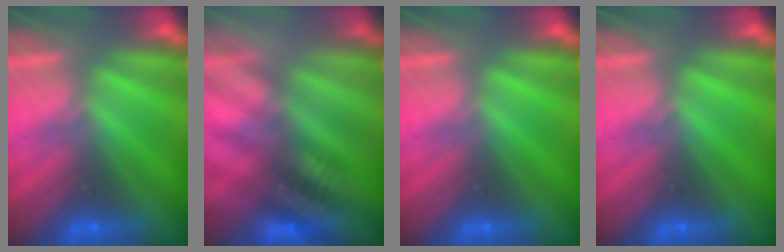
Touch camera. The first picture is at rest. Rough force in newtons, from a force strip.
{"total": 2.9}
{"total": 0.0}
{"total": 0.0}